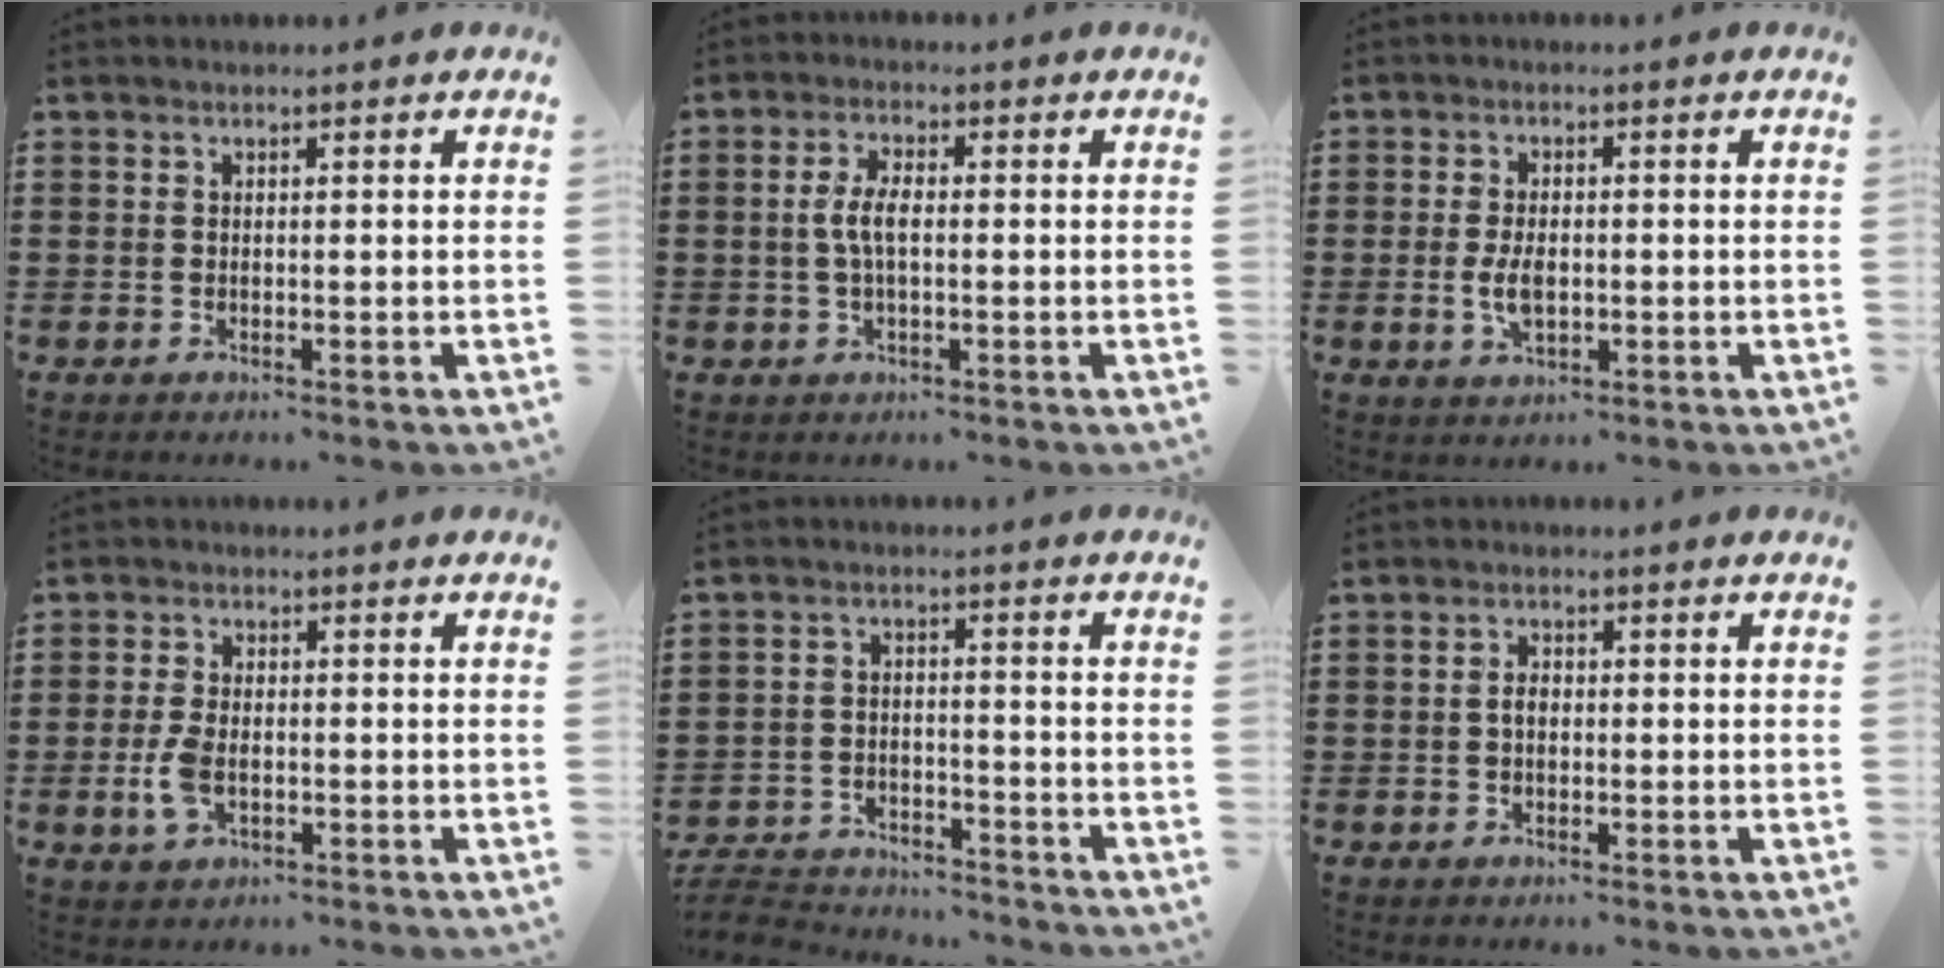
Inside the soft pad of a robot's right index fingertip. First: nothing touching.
{"total": 4.2, "force": [-0.2, 1.6, 4.0], "torque": [-0.088, -0.001, -0.009]}
{"total": 4.4, "force": [-0.6, 2.3, 3.7], "torque": [-0.080, -0.001, -0.013]}
{"total": 4.4, "force": [-1.0, 2.2, 3.6], "torque": [-0.085, -0.004, -0.022]}
{"total": 5.1, "force": [-5.1, 0.7, 0.6], "torque": [-0.024, 0.004, -0.106]}
{"total": 1.9, "force": [-0.2, 1.1, 1.5], "torque": [-0.029, 0.004, -0.004]}